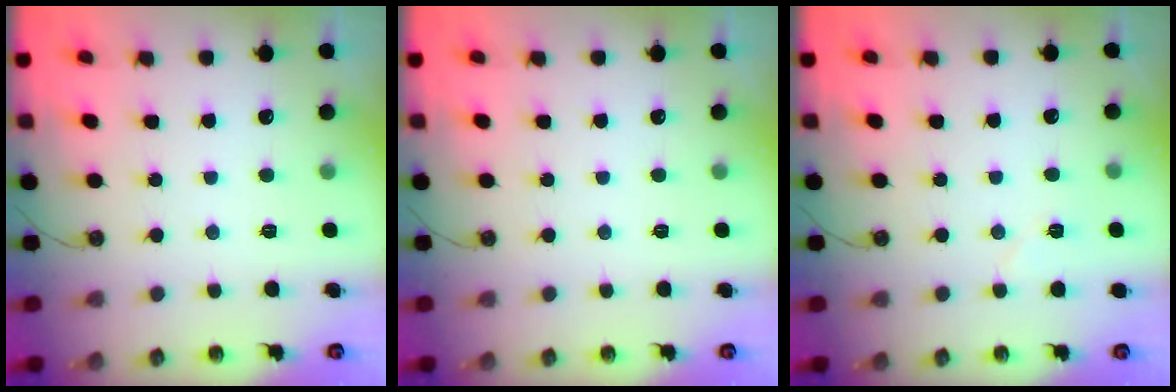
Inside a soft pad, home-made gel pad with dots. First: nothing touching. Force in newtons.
{"total": 0.0}
{"total": 4.4, "press": 4.2, "slide": 1.4}